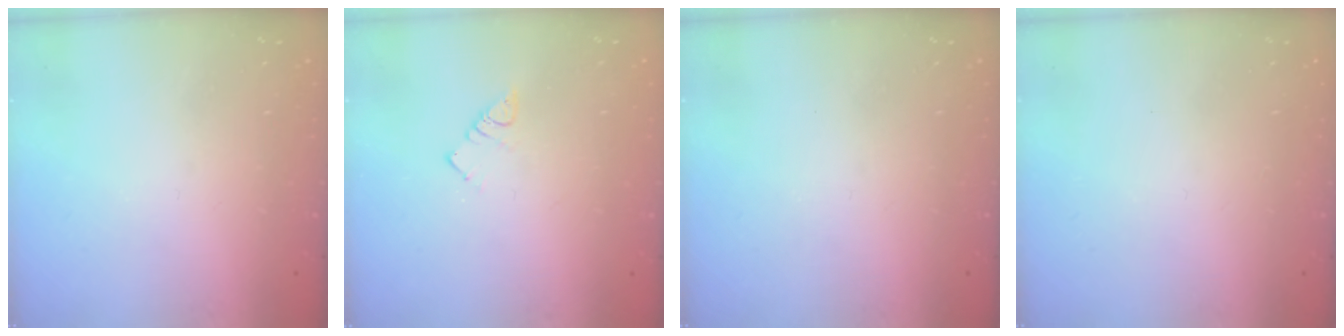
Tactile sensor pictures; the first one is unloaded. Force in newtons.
{"total": 2.9, "press": 2.9, "slide": 0.5}
{"total": 0.0}
{"total": 1.6, "press": 1.6, "slide": 0.1}